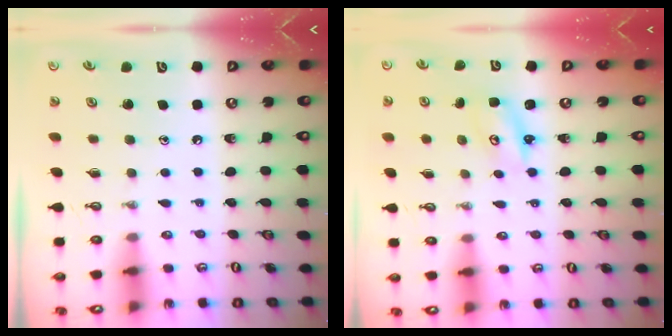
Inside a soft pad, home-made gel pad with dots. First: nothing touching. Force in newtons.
{"total": 2.7, "press": 2.7, "slide": 0.2}